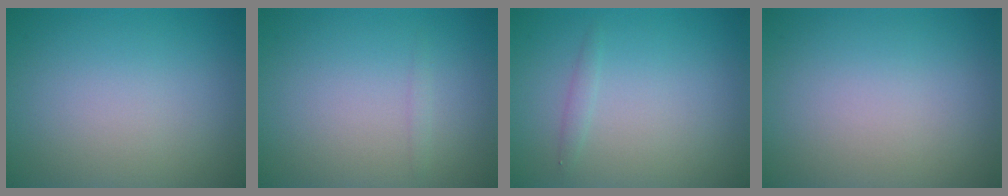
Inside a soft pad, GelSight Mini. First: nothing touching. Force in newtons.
{"total": 0.5, "press": 0.5, "slide": 0.0}
{"total": 0.7, "press": 0.7, "slide": 0.0}
{"total": 0.0}